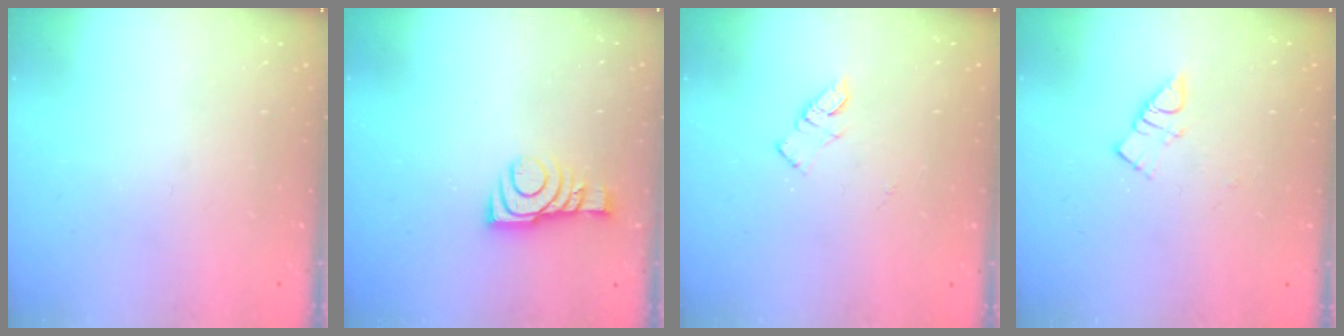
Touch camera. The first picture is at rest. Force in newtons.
{"total": 9.1, "press": 9.1, "slide": 0.4}
{"total": 5.6, "press": 5.6, "slide": 0.8}
{"total": 3.9, "press": 3.9, "slide": 0.5}